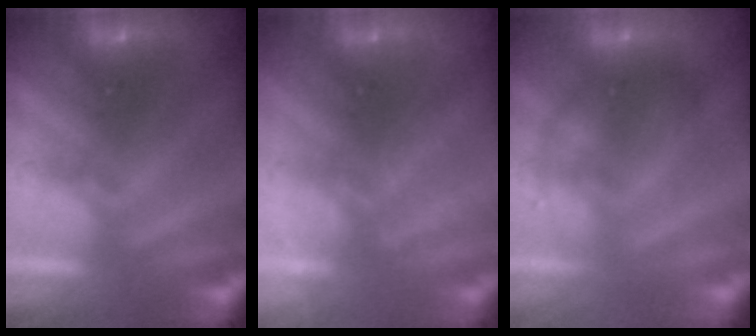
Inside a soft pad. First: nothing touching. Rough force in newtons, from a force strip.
{"total": 2.2}
{"total": 2.0}